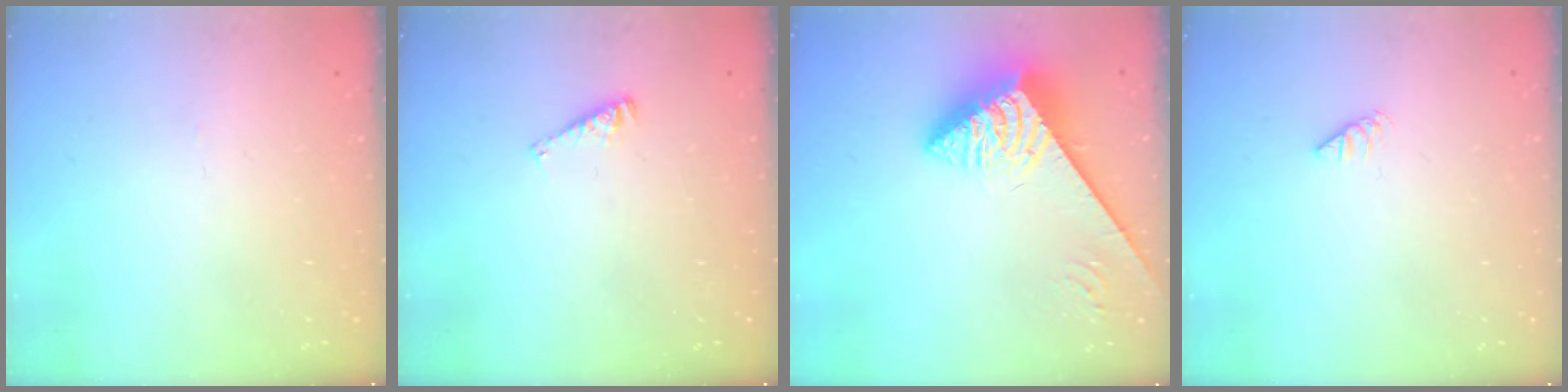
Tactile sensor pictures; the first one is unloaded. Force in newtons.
{"total": 3.0, "press": 3.0, "slide": 0.3}
{"total": 4.8, "press": 4.8, "slide": 0.5}
{"total": 0.0}